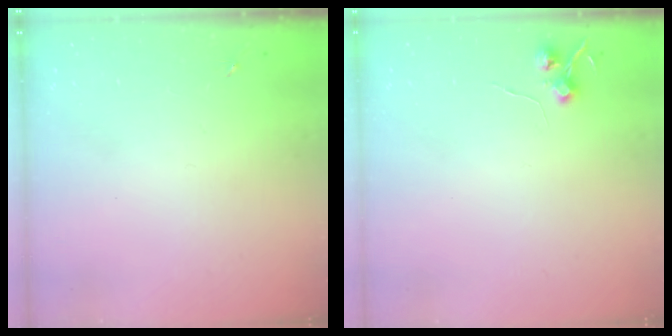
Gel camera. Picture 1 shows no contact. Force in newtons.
{"total": 5.8, "press": 5.8, "slide": 0.7}